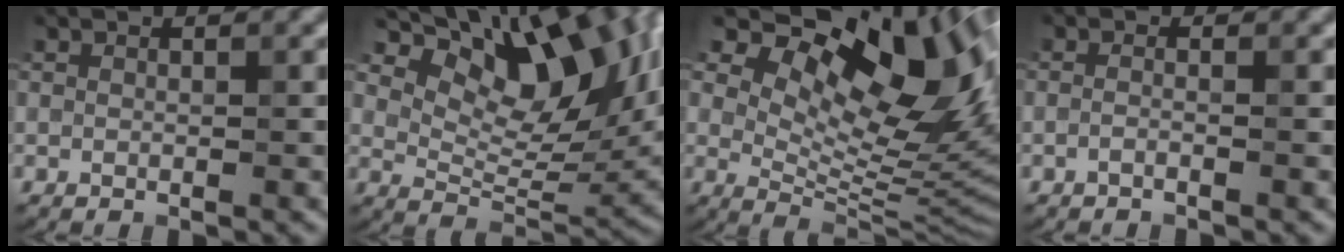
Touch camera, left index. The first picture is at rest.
{"total": 11.7, "force": [6.1, 5.9, 8.0], "torque": [-0.106, 0.000, 0.106]}
{"total": 15.8, "force": [8.6, 7.0, 11.3], "torque": [-0.171, 0.025, 0.142]}
{"total": 0.8, "force": [-0.6, 0.0, 0.6], "torque": [-0.013, -0.002, -0.012]}